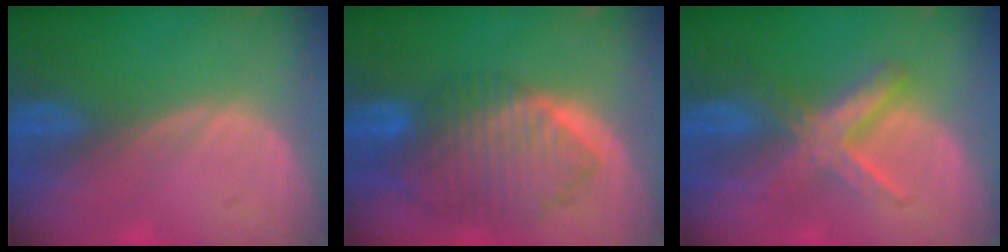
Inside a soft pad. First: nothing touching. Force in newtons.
{"total": 10.2, "press": 8.8, "slide": 5.1}
{"total": 6.1, "press": 6.1, "slide": 0.2}